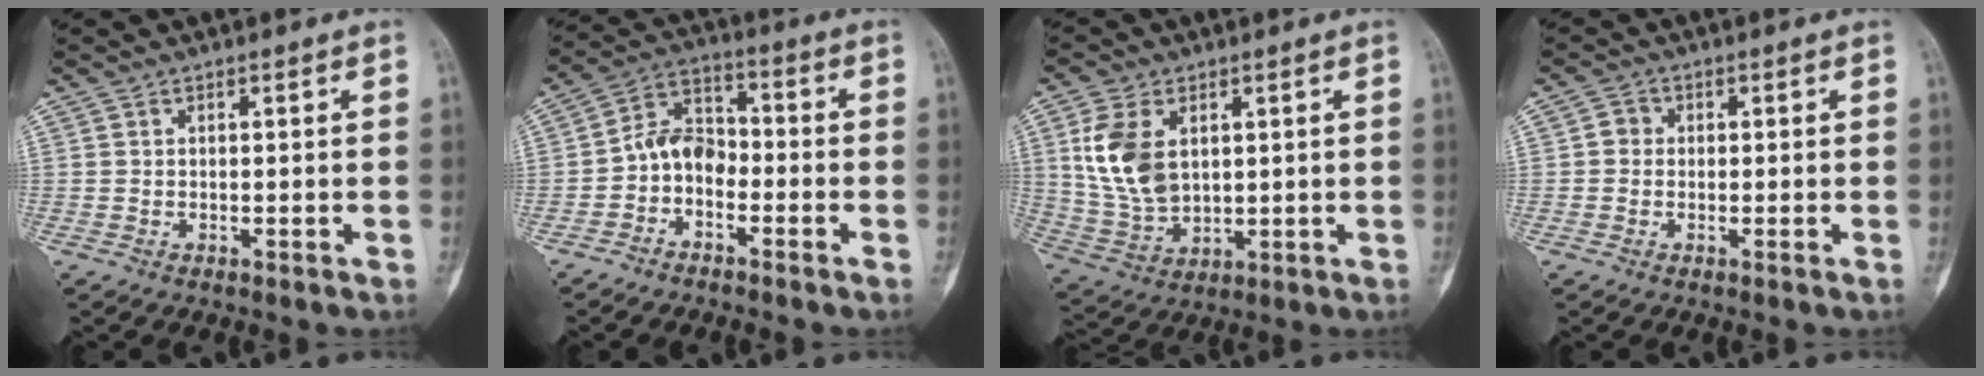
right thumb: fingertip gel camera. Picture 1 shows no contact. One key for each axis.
{"total": 7.2, "fx": -2.5, "fy": 5.2, "fz": 4.3, "tx": -0.063, "ty": 0.040, "tz": -0.062}
{"total": 11.6, "fx": 3.0, "fy": 7.4, "fz": 8.4, "tx": -0.162, "ty": -0.010, "tz": 0.071}
{"total": 1.9, "fx": 0.0, "fy": 1.8, "fz": 0.6, "tx": 0.003, "ty": 0.007, "tz": -0.007}